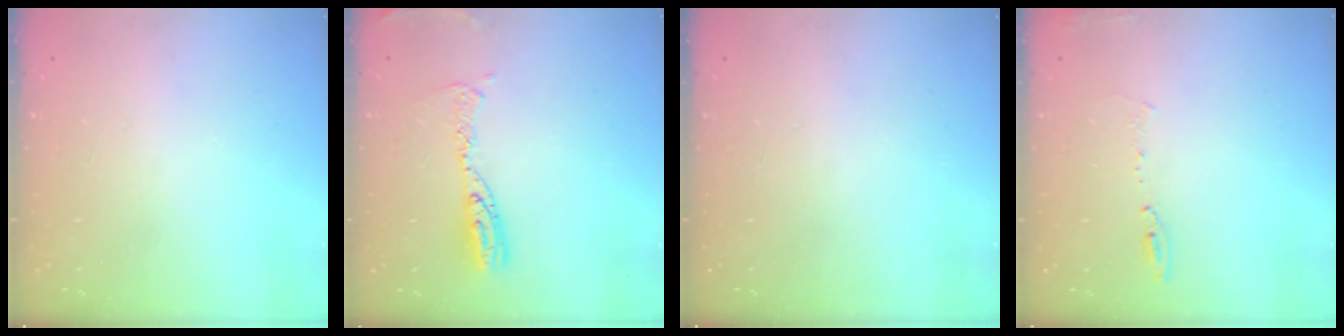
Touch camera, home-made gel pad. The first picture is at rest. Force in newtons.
{"total": 9.5, "press": 9.4, "slide": 0.9}
{"total": 0.0}
{"total": 8.3, "press": 8.3, "slide": 0.9}